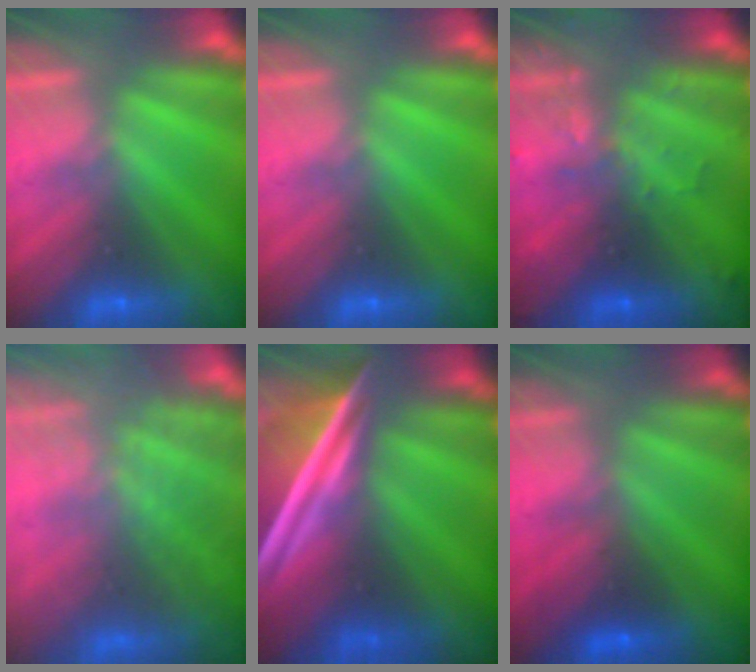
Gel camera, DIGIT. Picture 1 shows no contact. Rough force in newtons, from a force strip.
{"total": 0.0}
{"total": 3.0}
{"total": 6.9}
{"total": 7.5}
{"total": 1.7}